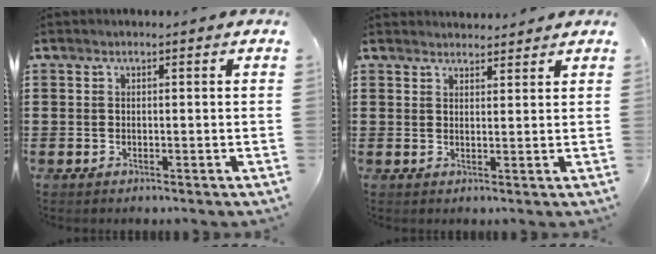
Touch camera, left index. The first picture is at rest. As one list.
[{"total": 2.0, "force": [2.0, 0.3, 0.0], "torque": [-0.004, -0.001, 0.040]}]